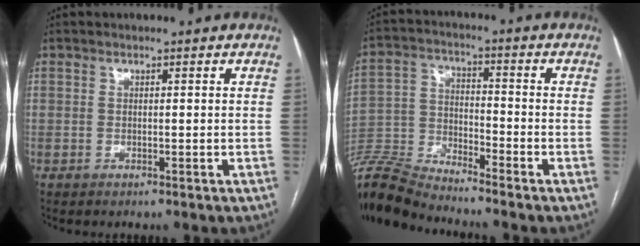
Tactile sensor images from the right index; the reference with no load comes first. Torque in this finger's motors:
{"motor_torque": [0.33, -1.53, -0.78, -0.21]}